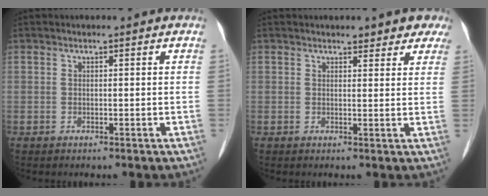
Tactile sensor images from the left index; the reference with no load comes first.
{"total": 5.0, "force": [4.1, 2.0, 2.1], "torque": [-0.006, 0.004, 0.034]}